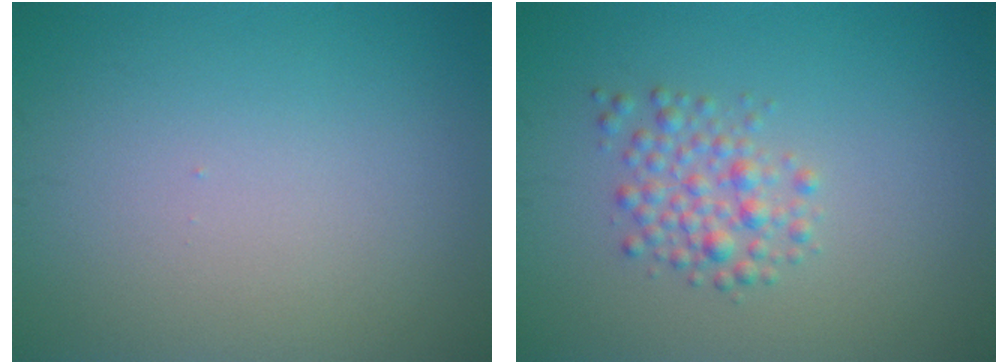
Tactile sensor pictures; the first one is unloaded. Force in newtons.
{"total": 2.5, "press": 2.5, "slide": 0.1}